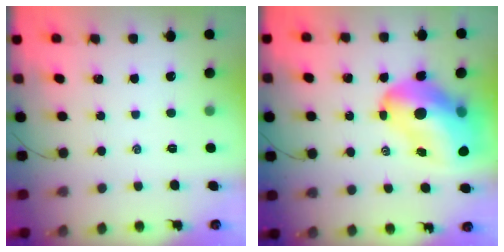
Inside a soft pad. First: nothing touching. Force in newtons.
{"total": 19.5, "press": 18.6, "slide": 5.7}